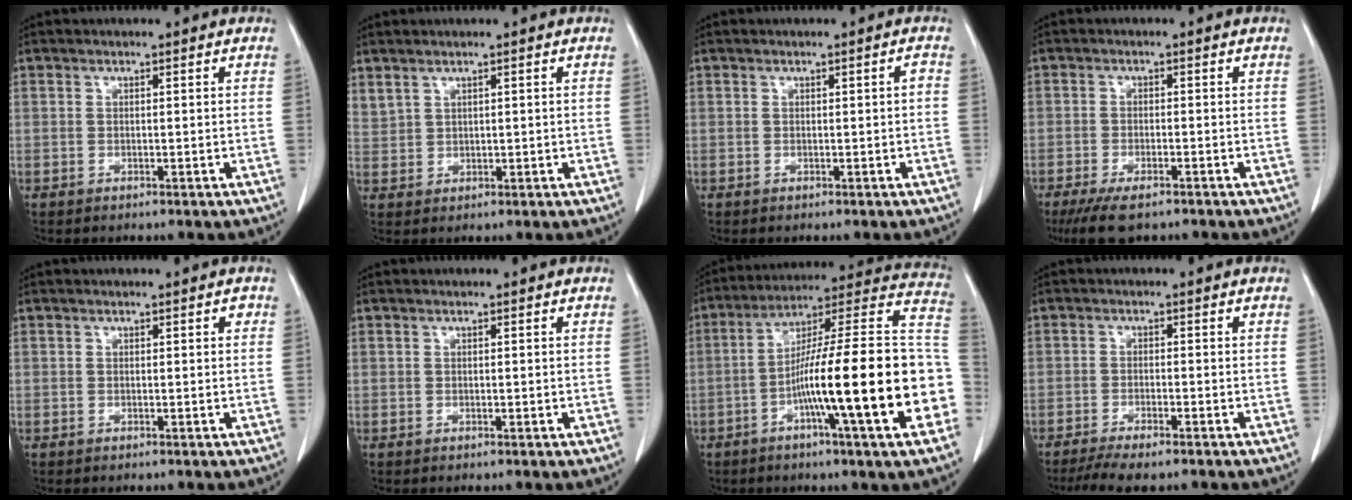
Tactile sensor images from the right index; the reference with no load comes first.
{"total": 2.9, "force": [2.2, 1.6, 1.1], "torque": [-0.030, 0.011, 0.060]}
{"total": 0.8, "force": [-0.1, 0.1, 0.7], "torque": [-0.009, 0.001, 0.001]}
{"total": 6.6, "force": [-4.9, 1.9, 4.0], "torque": [-0.069, -0.013, -0.080]}
{"total": 0.6, "force": [0.2, 0.3, 0.5], "torque": [-0.005, 0.002, 0.001]}
{"total": 0.0}
{"total": 24.9, "force": [-6.2, 1.0, 24.1], "torque": [-0.280, 0.013, -0.102]}
{"total": 6.3, "force": [-5.0, 0.8, 3.7], "torque": [-0.058, -0.013, -0.081]}